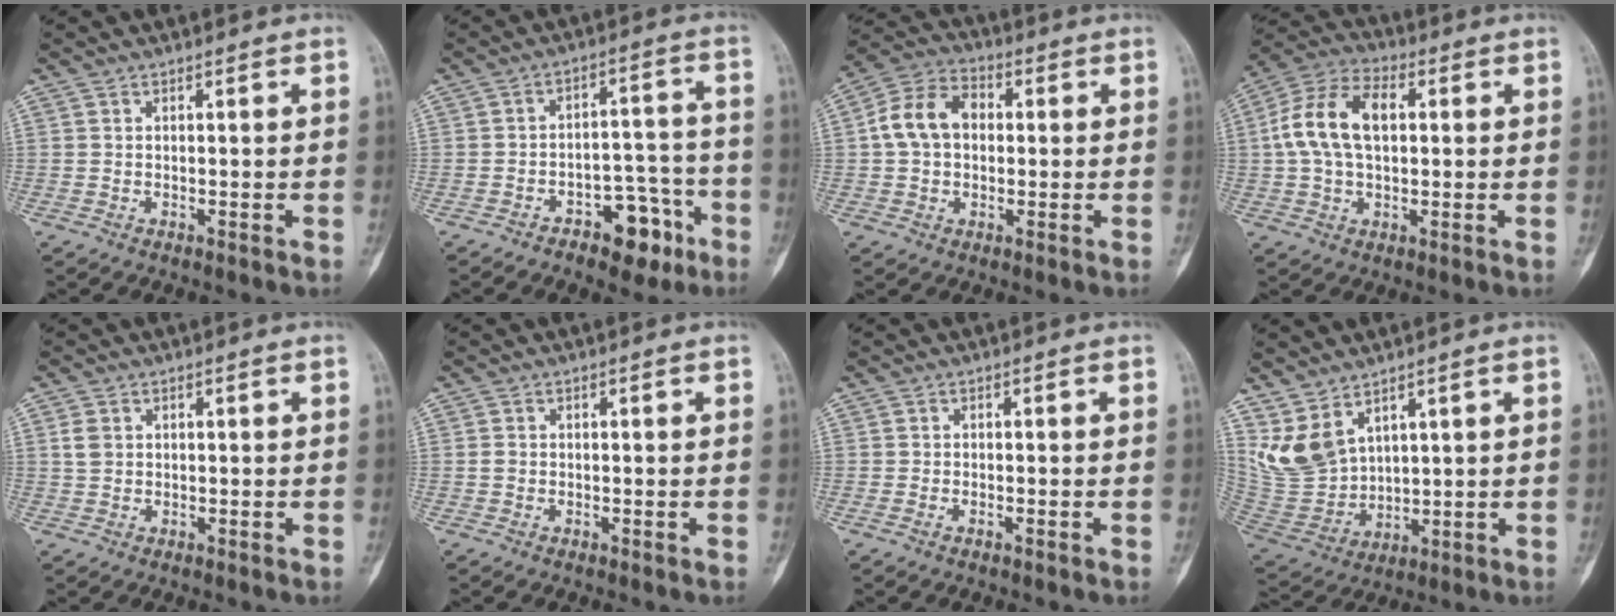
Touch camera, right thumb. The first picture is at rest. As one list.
[{"total": 9.9, "force": [-5.8, 5.2, 6.1], "torque": [-0.053, 0.054, -0.082]}, {"total": 10.2, "force": [0.8, 7.6, 6.7], "torque": [-0.112, 0.031, 0.005]}, {"total": 13.0, "force": [1.6, 7.9, 10.2], "torque": [-0.191, 0.031, 0.024]}, {"total": 2.2, "force": [0.5, 1.8, 1.2], "torque": [-0.023, 0.003, 0.013]}, {"total": 0.8, "force": [-0.1, 0.7, 0.4], "torque": [-0.007, 0.002, -0.002]}, {"total": 0.9, "force": [-0.5, 0.4, 0.7], "torque": [-0.013, 0.009, -0.007]}, {"total": 10.0, "force": [5.7, 6.0, 5.6], "torque": [-0.098, -0.030, 0.143]}]